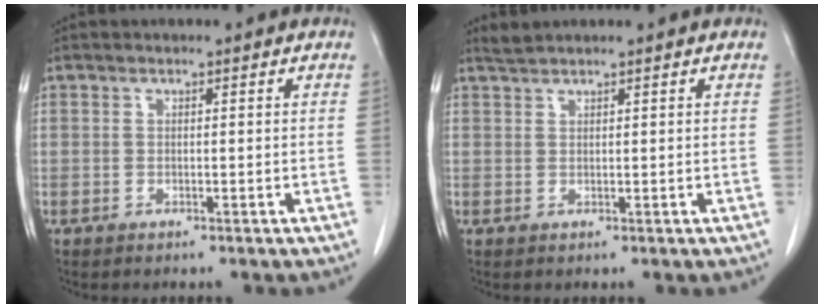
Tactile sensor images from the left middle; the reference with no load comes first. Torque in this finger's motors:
{"motor_torque": [0.08, -0.09, -0.03, 0.00]}